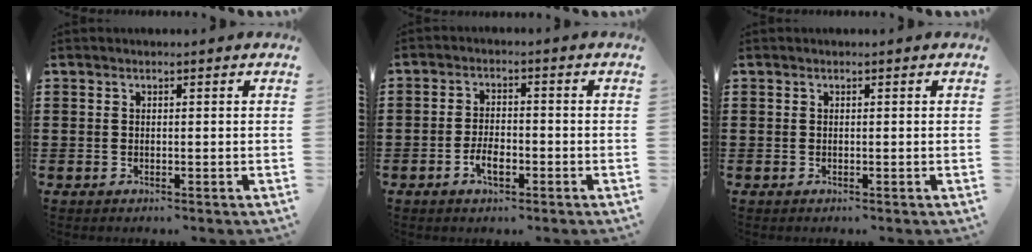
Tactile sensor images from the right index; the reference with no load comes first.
{"total": 3.8, "force": [-1.7, 1.8, 2.9], "torque": [-0.056, 0.003, -0.033]}
{"total": 0.0}